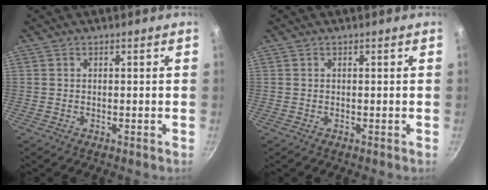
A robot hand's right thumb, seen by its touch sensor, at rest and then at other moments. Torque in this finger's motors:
{"motor_torque": [0.00, 0.00, 0.01, -0.01, 0.00]}